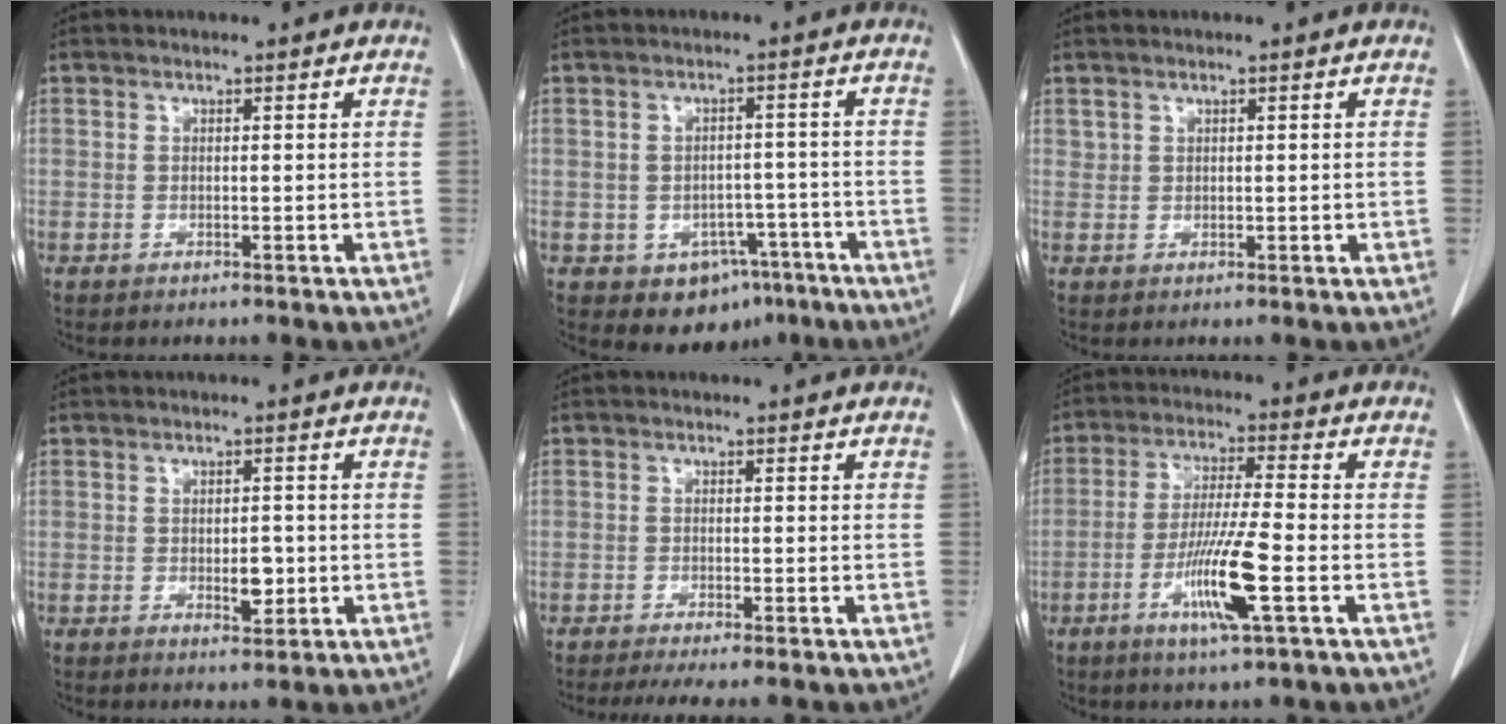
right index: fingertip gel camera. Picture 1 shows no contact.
{"total": 6.9, "force": [-3.8, 5.1, 2.7], "torque": [-0.021, 0.013, -0.043]}
{"total": 1.0, "force": [0.6, 0.7, 0.2], "torque": [-0.002, 0.005, 0.016]}
{"total": 3.1, "force": [-0.6, 1.5, 2.6], "torque": [-0.035, 0.000, -0.004]}
{"total": 4.5, "force": [-3.7, -0.1, 2.6], "torque": [-0.037, -0.011, -0.059]}
{"total": 9.1, "force": [-3.2, -0.3, 8.5], "torque": [-0.161, -0.015, -0.062]}